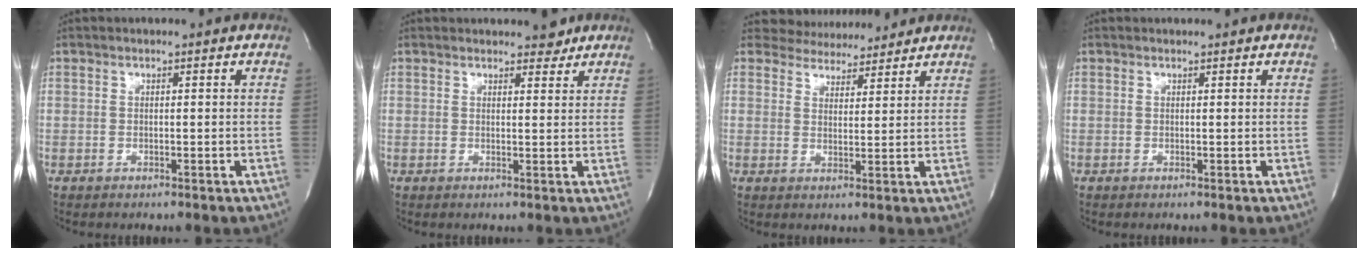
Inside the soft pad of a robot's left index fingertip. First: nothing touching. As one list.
[{"total": 2.7, "force": [2.4, 1.0, 0.7], "torque": [-0.007, -0.009, 0.023]}, {"total": 6.7, "force": [6.4, 2.0, 0.6], "torque": [-0.005, 0.001, 0.090]}, {"total": 0.0}]